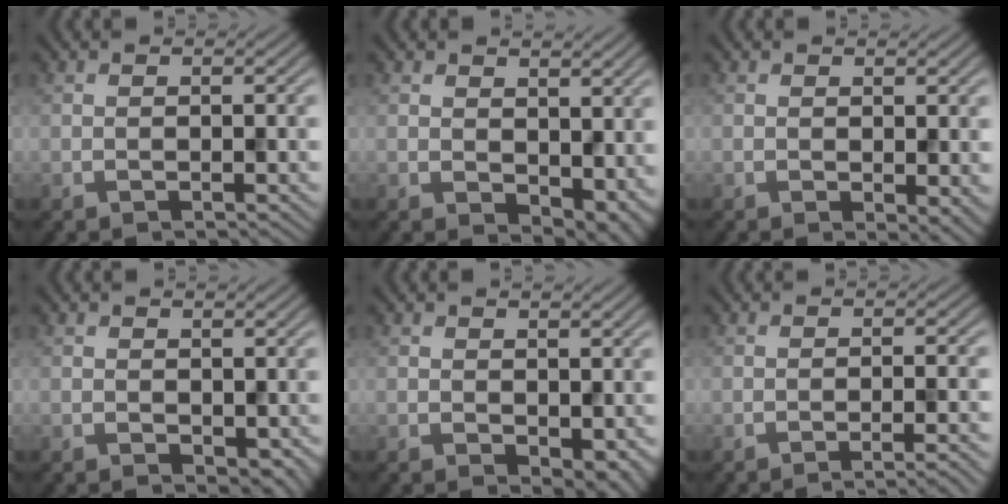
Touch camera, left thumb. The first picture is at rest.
{"total": 5.9, "force": [1.2, 4.0, 4.2], "torque": [-0.071, -0.025, 0.035]}
{"total": 2.4, "force": [-0.2, 1.2, 2.1], "torque": [-0.028, -0.008, -0.001]}
{"total": 1.8, "force": [0.4, 1.2, 1.3], "torque": [-0.022, -0.008, 0.011]}
{"total": 2.9, "force": [0.2, 1.8, 2.2], "torque": [-0.033, -0.010, 0.009]}
{"total": 3.0, "force": [-1.7, 0.5, 2.4], "torque": [-0.025, 0.005, -0.038]}